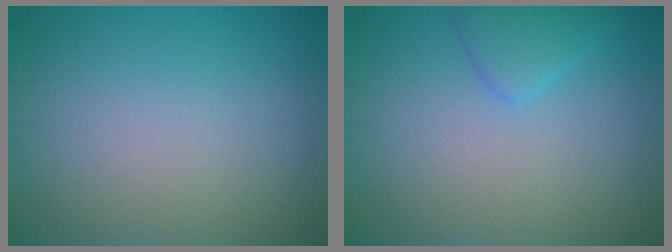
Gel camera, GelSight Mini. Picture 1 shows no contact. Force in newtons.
{"total": 1.9, "press": 1.9, "slide": 0.2}